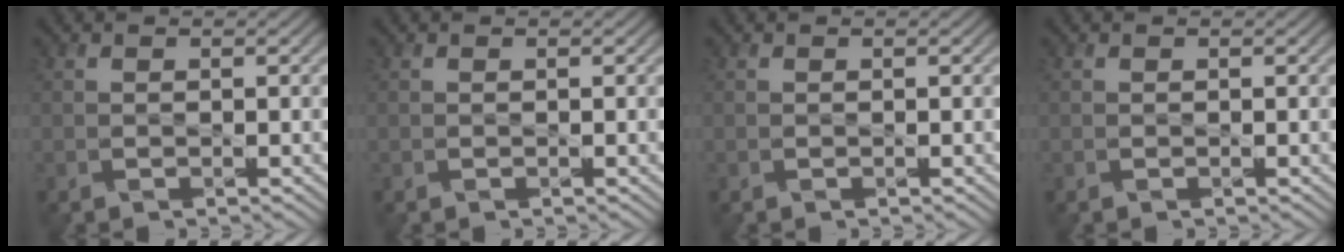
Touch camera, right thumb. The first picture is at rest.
{"total": 0.0}
{"total": 0.0}
{"total": 0.0}